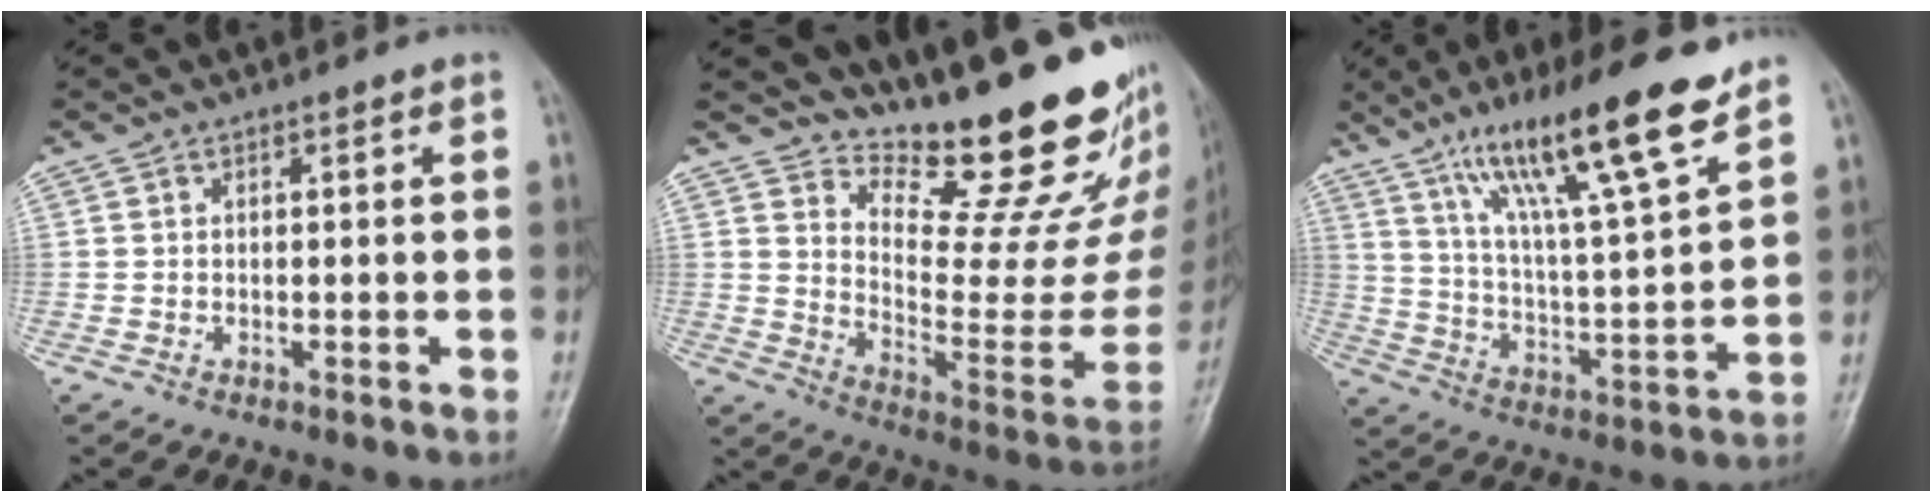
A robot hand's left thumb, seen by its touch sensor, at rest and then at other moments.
{"total": 18.4, "force": [15.9, 4.2, 8.3], "torque": [-0.069, -0.165, 0.212]}
{"total": 19.2, "force": [12.8, 2.1, 14.2], "torque": [-0.226, -0.058, 0.220]}